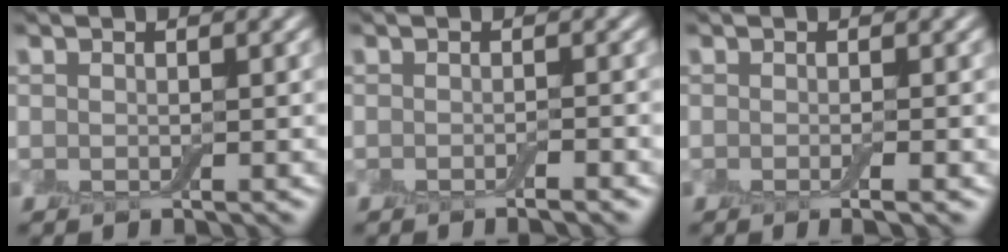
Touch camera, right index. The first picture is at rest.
{"total": 1.5, "force": [-0.8, 0.2, 1.2], "torque": [-0.012, -0.001, -0.012]}
{"total": 2.0, "force": [-0.6, 0.4, 1.8], "torque": [-0.021, -0.004, -0.010]}